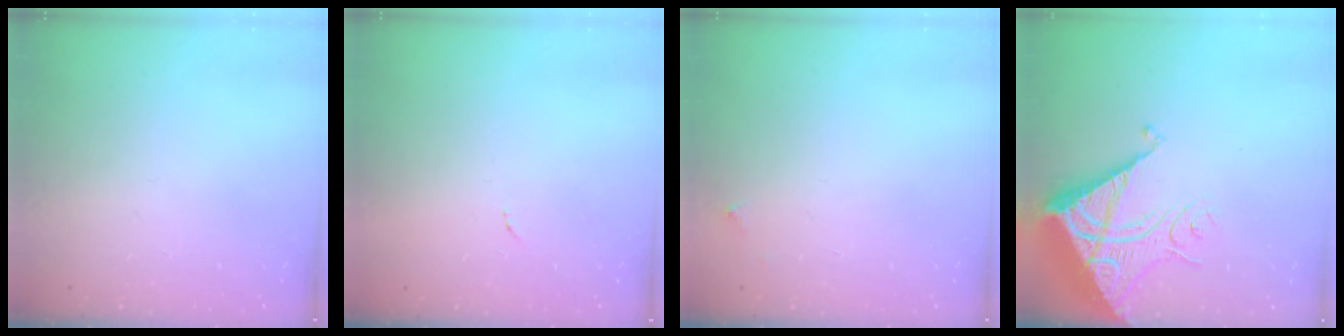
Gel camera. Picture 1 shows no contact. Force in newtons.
{"total": 3.3, "press": 3.3, "slide": 0.2}
{"total": 2.5, "press": 2.5, "slide": 0.4}
{"total": 13.7, "press": 13.7, "slide": 1.3}